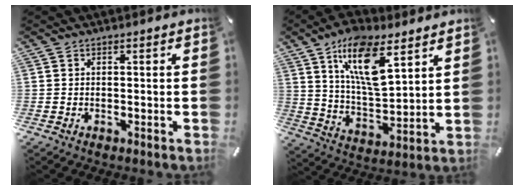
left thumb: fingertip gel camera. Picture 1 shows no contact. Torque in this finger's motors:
{"motor_torque": [1.14, 1.14, 1.40, -1.37, 0.32]}